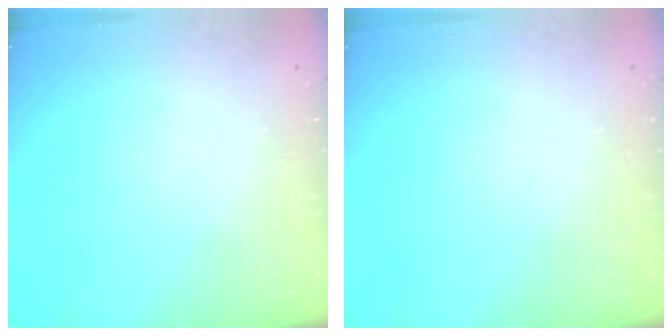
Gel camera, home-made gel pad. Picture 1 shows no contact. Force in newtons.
{"total": 0.0}